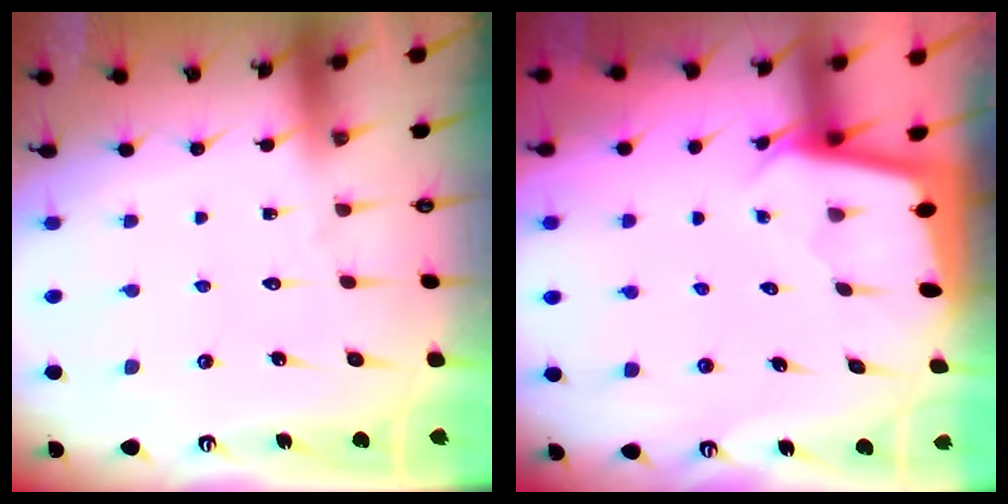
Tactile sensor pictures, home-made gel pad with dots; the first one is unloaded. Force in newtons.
{"total": 2.0, "press": 2.0, "slide": 0.1}